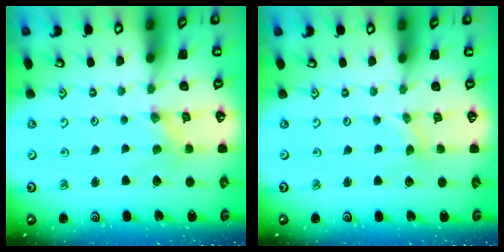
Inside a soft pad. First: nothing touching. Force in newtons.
{"total": 0.0}